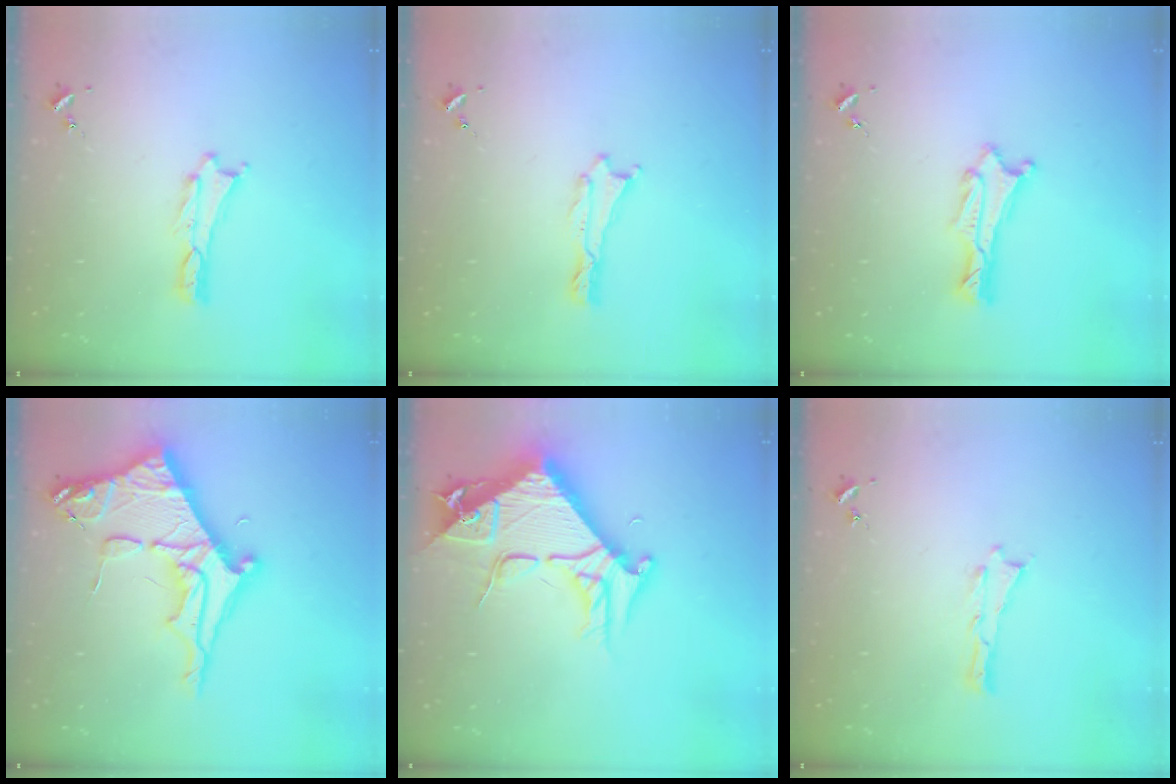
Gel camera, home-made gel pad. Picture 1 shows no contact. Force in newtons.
{"total": 0.0}
{"total": 0.9, "press": 0.8, "slide": 0.1}
{"total": 10.1, "press": 10.1, "slide": 1.1}
{"total": 10.5, "press": 10.5, "slide": 1.0}
{"total": 0.0}